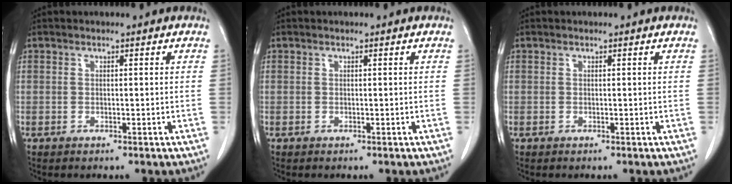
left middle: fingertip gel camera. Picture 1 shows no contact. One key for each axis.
{"total": 0.0}
{"total": 0.0}